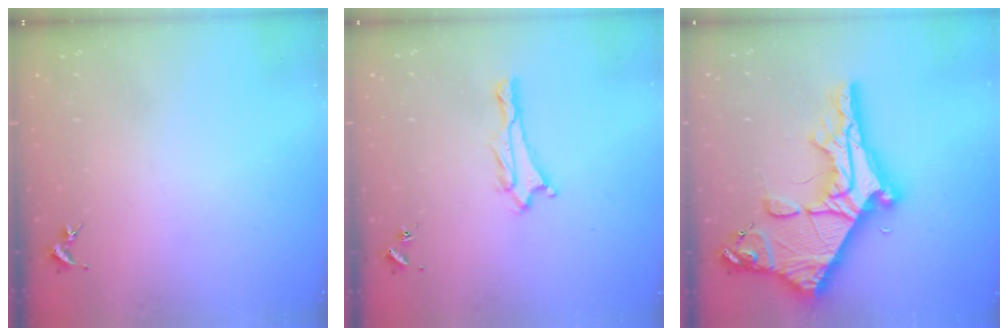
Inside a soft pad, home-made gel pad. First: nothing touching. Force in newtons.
{"total": 1.4, "press": 1.4, "slide": 0.2}
{"total": 12.9, "press": 12.9, "slide": 1.3}